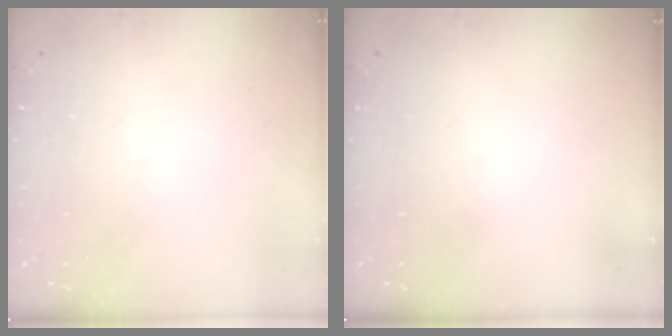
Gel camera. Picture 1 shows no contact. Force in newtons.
{"total": 0.0}